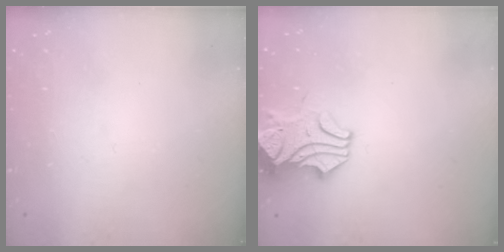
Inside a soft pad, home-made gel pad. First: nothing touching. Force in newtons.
{"total": 2.3, "press": 1.7, "slide": 1.4}